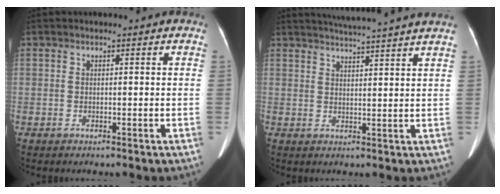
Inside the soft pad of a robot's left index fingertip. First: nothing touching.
{"total": 12.1, "force": [11.0, -1.4, 4.7], "torque": [-0.079, -0.001, 0.139]}